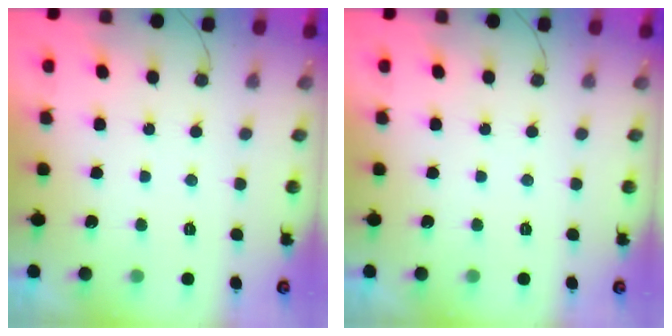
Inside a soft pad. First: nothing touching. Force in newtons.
{"total": 0.0}